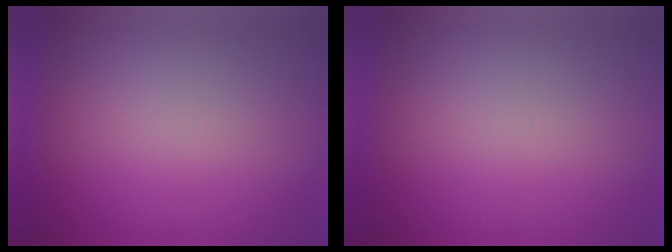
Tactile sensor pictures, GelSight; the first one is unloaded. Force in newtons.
{"total": 1.2}